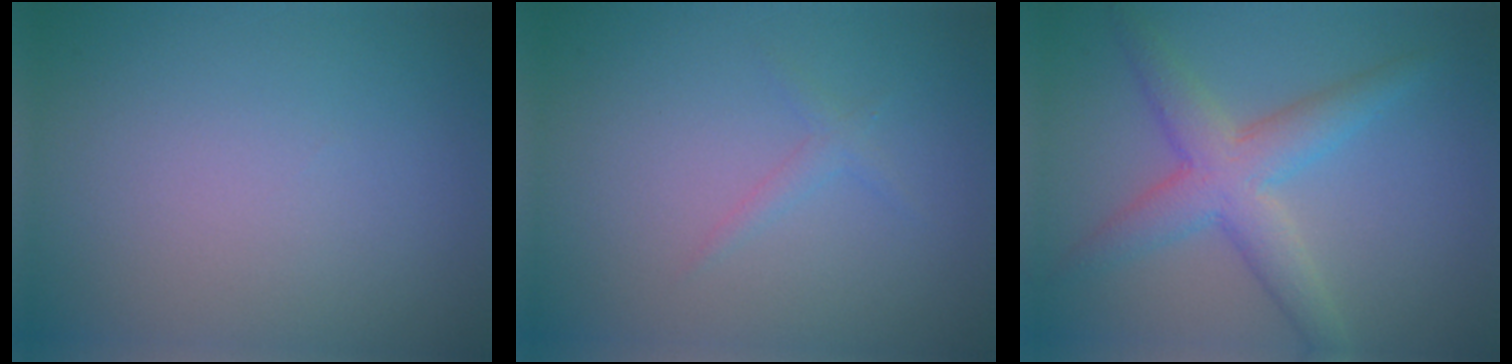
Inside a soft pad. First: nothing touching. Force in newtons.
{"total": 1.0, "press": 1.0, "slide": 0.0}
{"total": 4.7, "press": 4.7, "slide": 0.3}